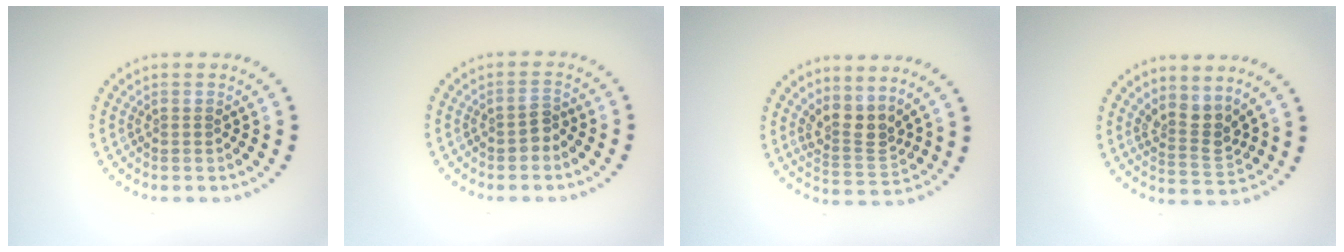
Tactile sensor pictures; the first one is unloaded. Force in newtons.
{"total": 1.3, "press": 1.2, "slide": 0.6}
{"total": 2.8, "press": 2.3, "slide": 1.7}
{"total": 2.7, "press": 1.9, "slide": 1.8}